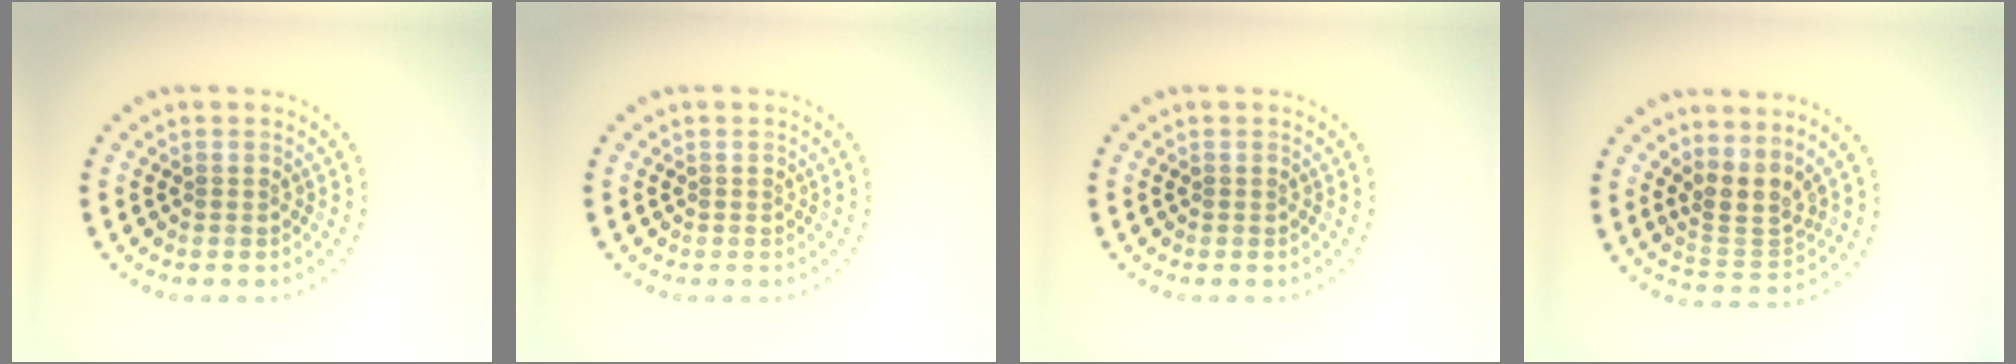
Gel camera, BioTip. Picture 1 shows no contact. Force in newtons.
{"total": 0.0}
{"total": 0.0}
{"total": 3.0, "press": 2.1, "slide": 2.1}